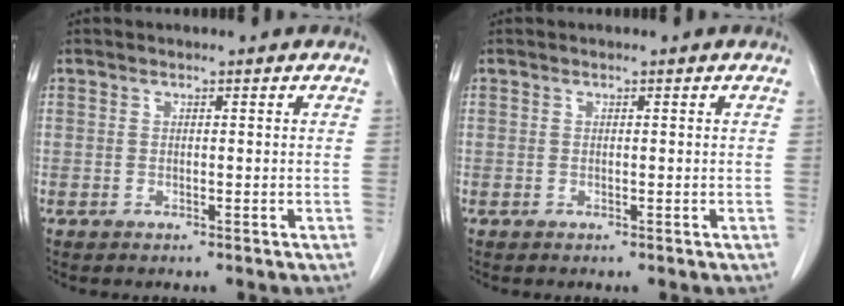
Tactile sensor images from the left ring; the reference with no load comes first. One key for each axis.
{"total": 0.0}